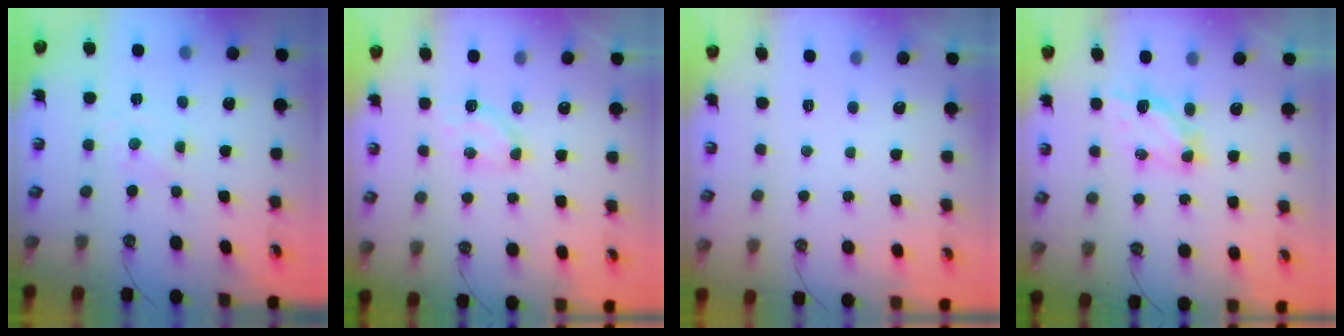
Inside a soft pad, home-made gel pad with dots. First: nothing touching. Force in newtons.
{"total": 5.1, "press": 5.1, "slide": 0.6}
{"total": 0.0}
{"total": 5.0, "press": 5.0, "slide": 0.2}